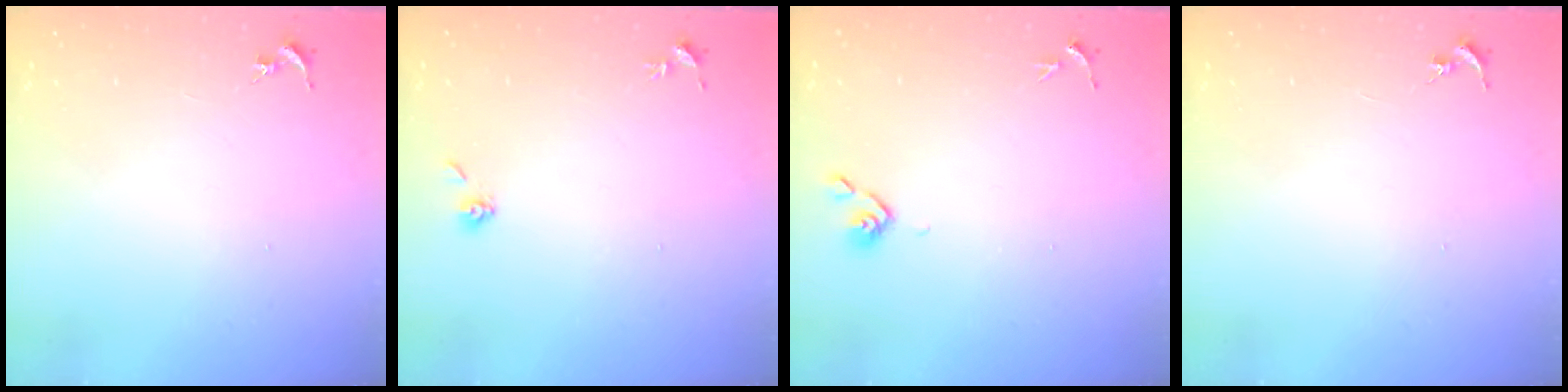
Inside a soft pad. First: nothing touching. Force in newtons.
{"total": 3.7, "press": 3.5, "slide": 1.4}
{"total": 3.8, "press": 3.7, "slide": 0.8}
{"total": 0.0}